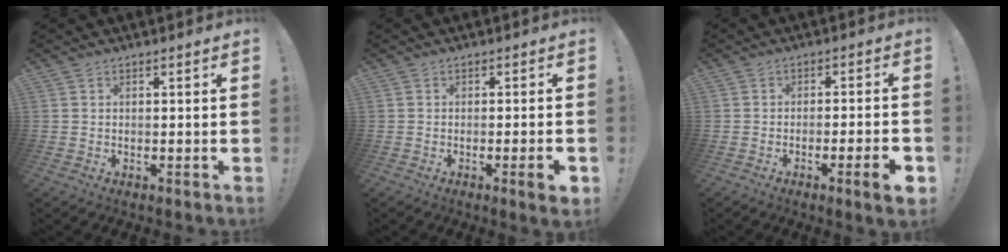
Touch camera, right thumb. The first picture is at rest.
{"total": 4.6, "force": [-1.7, 0.1, 4.3], "torque": [-0.072, 0.001, -0.023]}
{"total": 6.9, "force": [-3.1, 0.3, 6.1], "torque": [-0.098, 0.009, -0.045]}